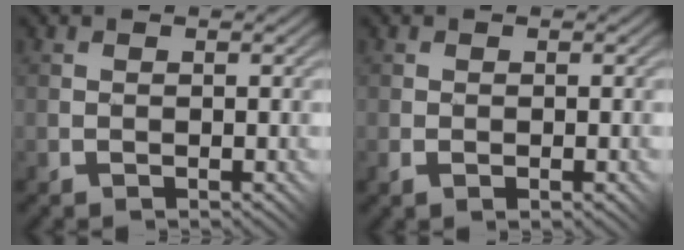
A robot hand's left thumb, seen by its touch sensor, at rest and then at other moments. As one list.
[{"total": 1.6, "force": [-0.6, 0.6, 1.3], "torque": [-0.022, -0.003, -0.007]}]